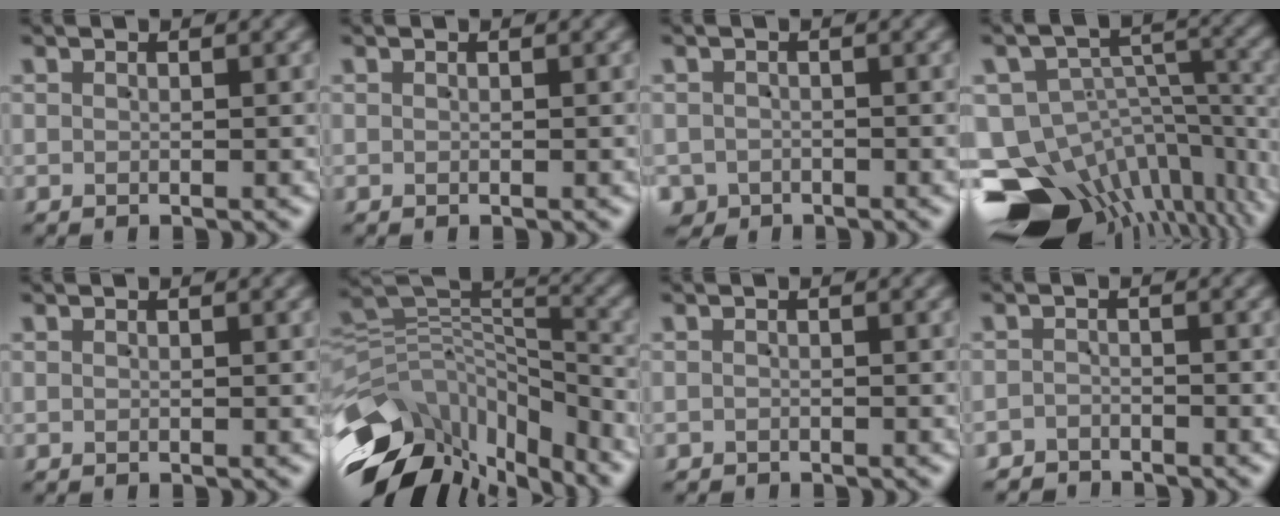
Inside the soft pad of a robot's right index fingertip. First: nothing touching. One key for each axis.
{"total": 0.0}
{"total": 3.9, "fx": -2.7, "fy": 2.7, "fz": 0.1, "tx": 0.002, "ty": -0.025, "tz": -0.042}
{"total": 18.8, "fx": -8.4, "fy": 13.9, "fz": 9.5, "tx": -0.185, "ty": -0.092, "tz": -0.112}
{"total": 0.0}
{"total": 13.5, "fx": -5.8, "fy": 8.9, "fz": 8.3, "tx": -0.134, "ty": -0.038, "tz": -0.085}
{"total": 0.9, "fx": -0.8, "fy": 0.1, "fz": -0.4, "tx": 0.012, "ty": -0.007, "tz": -0.012}
{"total": 3.0, "fx": -2.8, "fy": 0.6, "fz": -0.8, "tx": 0.017, "ty": -0.008, "tz": -0.051}